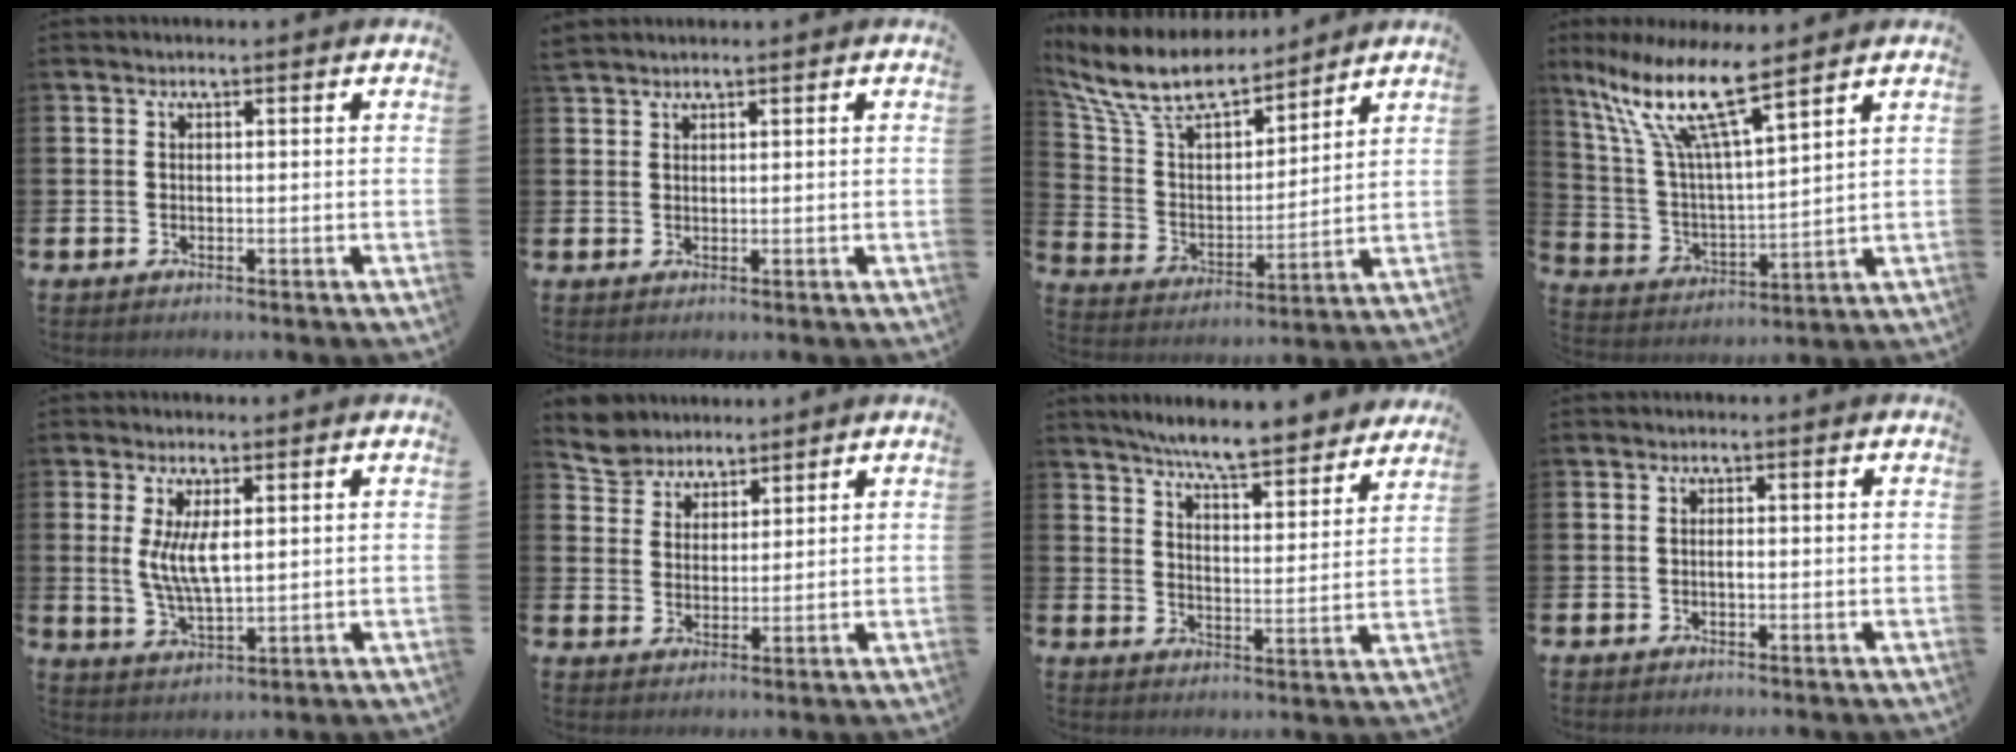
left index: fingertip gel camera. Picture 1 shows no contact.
{"total": 1.2, "force": [1.2, 0.2, -0.1], "torque": [0.004, 0.001, 0.022]}
{"total": 10.9, "force": [9.6, 3.3, 3.9], "torque": [-0.126, -0.057, 0.171]}
{"total": 12.1, "force": [9.1, 2.2, 7.7], "torque": [-0.187, -0.040, 0.154]}
{"total": 5.3, "force": [1.5, 1.9, 4.7], "torque": [-0.093, 0.002, 0.025]}
{"total": 5.0, "force": [4.7, 1.3, -0.8], "torque": [-0.012, -0.022, 0.088]}
{"total": 7.6, "force": [7.2, 0.0, 2.3], "torque": [-0.053, -0.053, 0.124]}
{"total": 0.6, "force": [-0.3, 0.3, 0.5], "torque": [-0.005, -0.001, -0.007]}